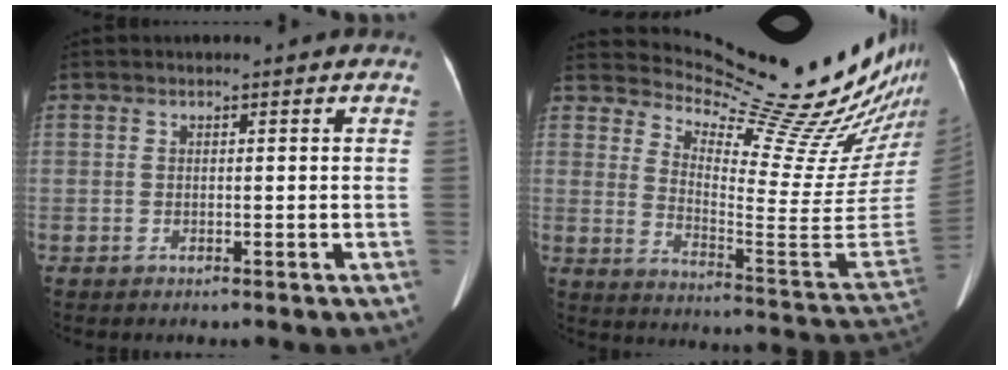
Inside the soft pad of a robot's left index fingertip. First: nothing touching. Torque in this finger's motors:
{"motor_torque": [0.49, -1.17, -0.09, -0.05]}